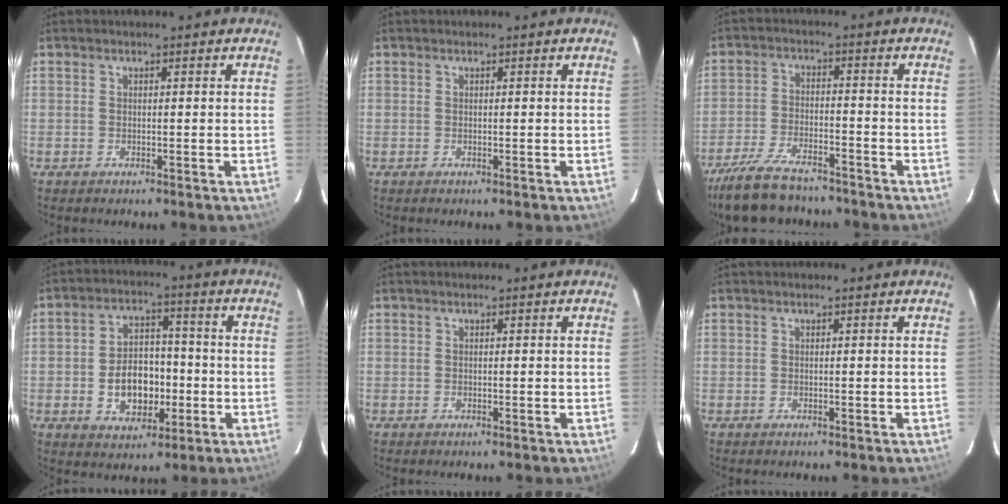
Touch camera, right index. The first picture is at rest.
{"total": 0.0}
{"total": 15.3, "force": [-12.6, 5.2, 7.0], "torque": [-0.163, -0.016, -0.214]}
{"total": 10.3, "force": [-2.3, 7.2, 7.0], "torque": [-0.137, 0.021, -0.024]}
{"total": 0.0}
{"total": 0.0}